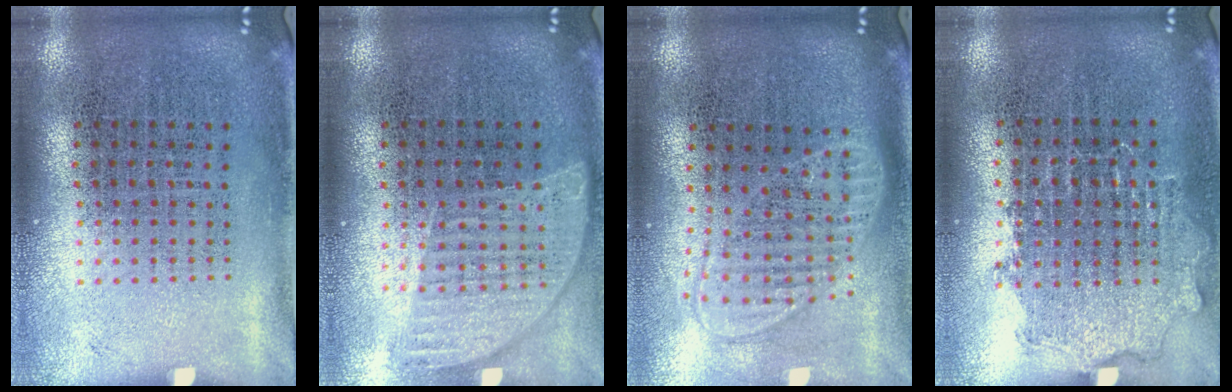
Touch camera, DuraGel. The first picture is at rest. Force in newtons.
{"total": 0.9, "press": 0.9, "slide": 0.2}
{"total": 1.9, "press": 1.6, "slide": 1.1}
{"total": 0.9, "press": 0.9, "slide": 0.2}